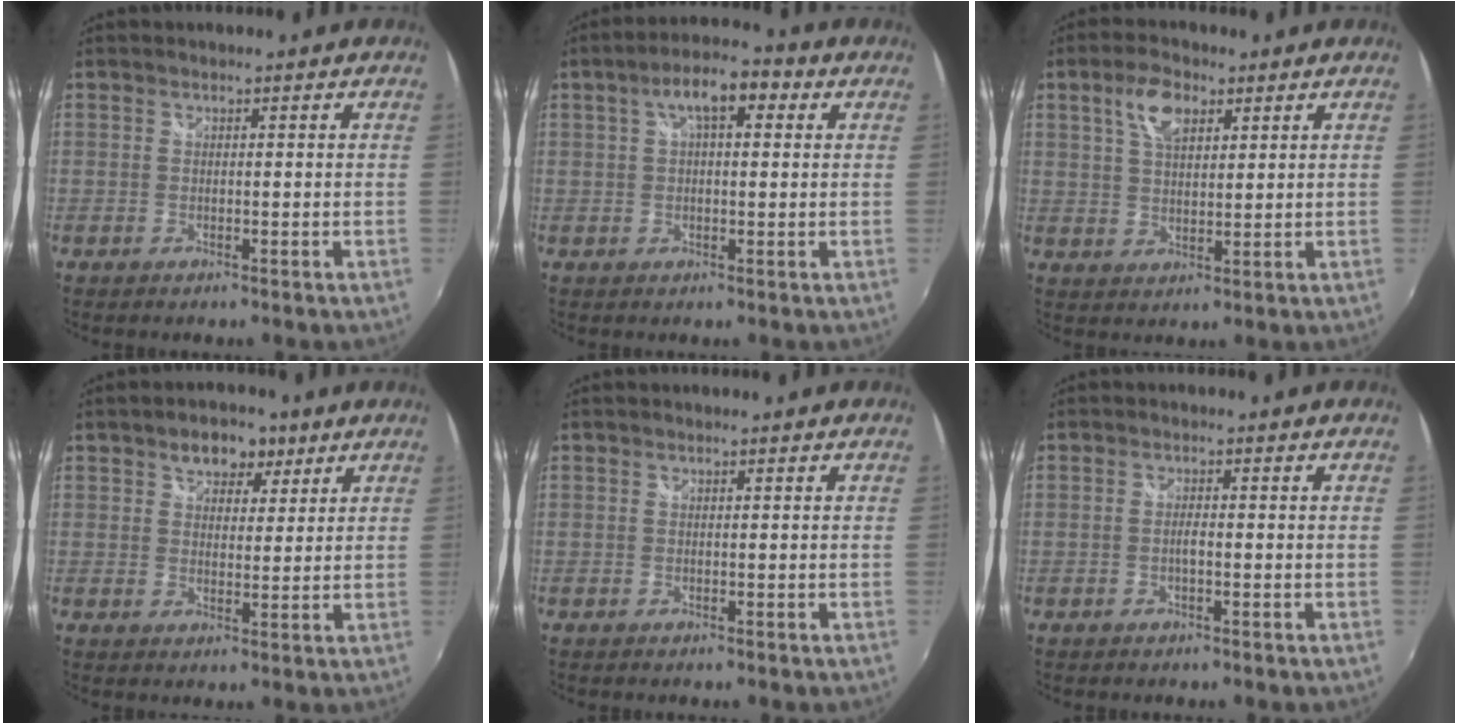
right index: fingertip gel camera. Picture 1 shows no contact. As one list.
[{"total": 7.7, "force": [2.6, 3.3, 6.5], "torque": [-0.112, 0.024, 0.039]}, {"total": 6.7, "force": [3.3, 3.4, 4.7], "torque": [-0.086, 0.014, 0.059]}, {"total": 6.4, "force": [3.7, 4.1, 3.2], "torque": [-0.047, 0.015, 0.055]}, {"total": 0.0}, {"total": 1.3, "force": [-0.5, 0.2, 1.2], "torque": [-0.026, 0.002, -0.009]}]